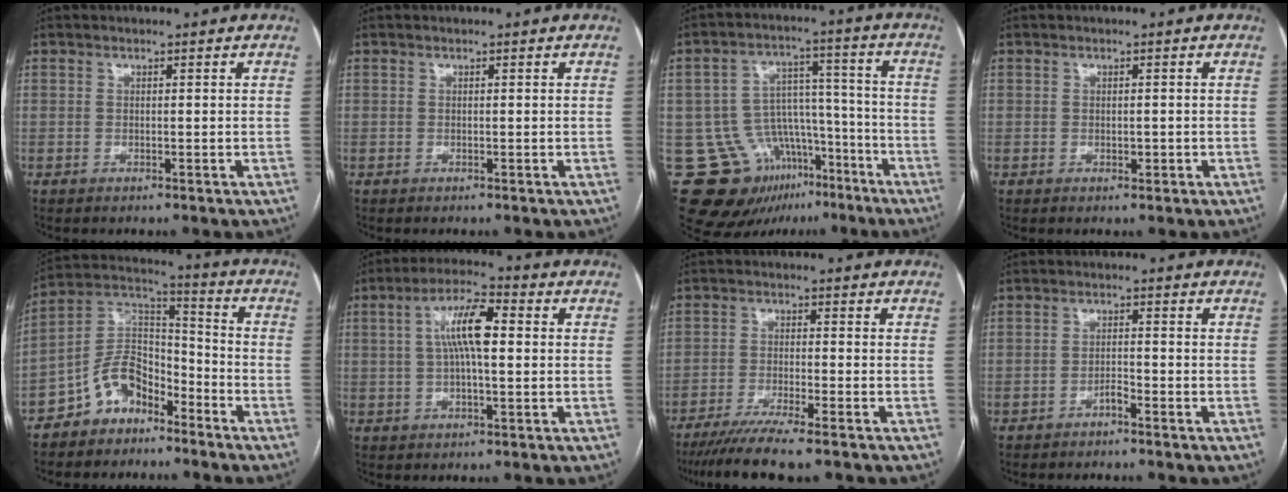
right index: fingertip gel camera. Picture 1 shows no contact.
{"total": 0.0}
{"total": 16.3, "force": [-9.7, 11.7, 6.1], "torque": [-0.092, 0.076, -0.130]}
{"total": 1.1, "force": [-0.3, 0.6, 0.9], "torque": [-0.012, -0.001, -0.001]}
{"total": 9.7, "force": [-6.4, 5.6, 4.6], "torque": [-0.099, 0.037, -0.124]}
{"total": 8.7, "force": [1.3, 2.0, 8.3], "torque": [-0.156, 0.024, 0.019]}
{"total": 8.0, "force": [-6.4, -0.3, 4.9], "torque": [-0.075, -0.022, -0.106]}
{"total": 1.6, "force": [-1.2, 0.3, 0.9], "torque": [-0.015, 0.003, -0.021]}